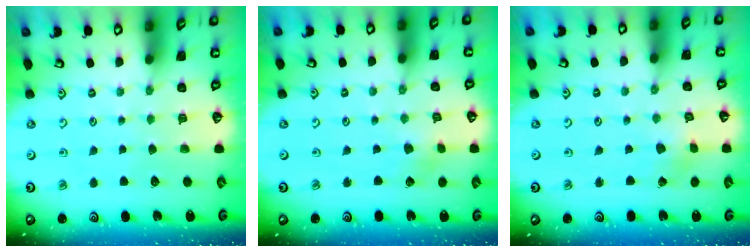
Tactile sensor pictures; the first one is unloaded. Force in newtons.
{"total": 2.5, "press": 2.5, "slide": 0.5}
{"total": 1.6, "press": 1.6, "slide": 0.2}